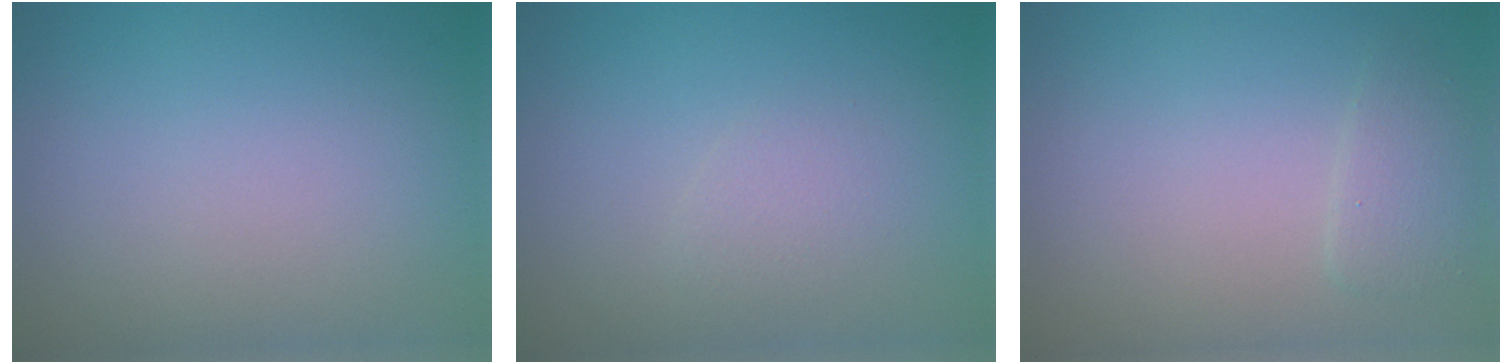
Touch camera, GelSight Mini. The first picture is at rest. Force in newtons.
{"total": 1.1, "press": 1.1, "slide": 0.1}
{"total": 1.4, "press": 1.4, "slide": 0.1}